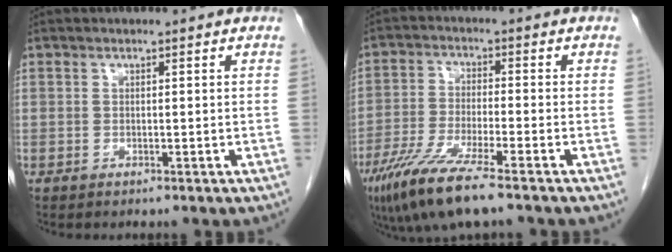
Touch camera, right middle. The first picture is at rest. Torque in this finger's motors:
{"motor_torque": [1.15, -0.99, 0.22, 0.13]}